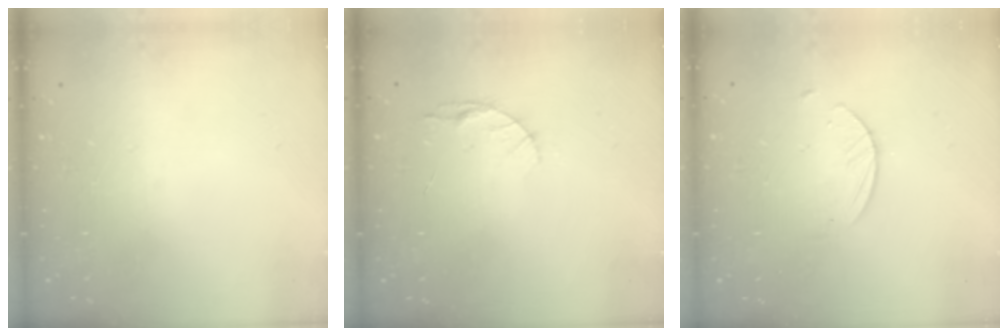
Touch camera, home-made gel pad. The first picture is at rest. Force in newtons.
{"total": 3.3, "press": 3.3, "slide": 0.4}
{"total": 2.7, "press": 2.6, "slide": 0.3}